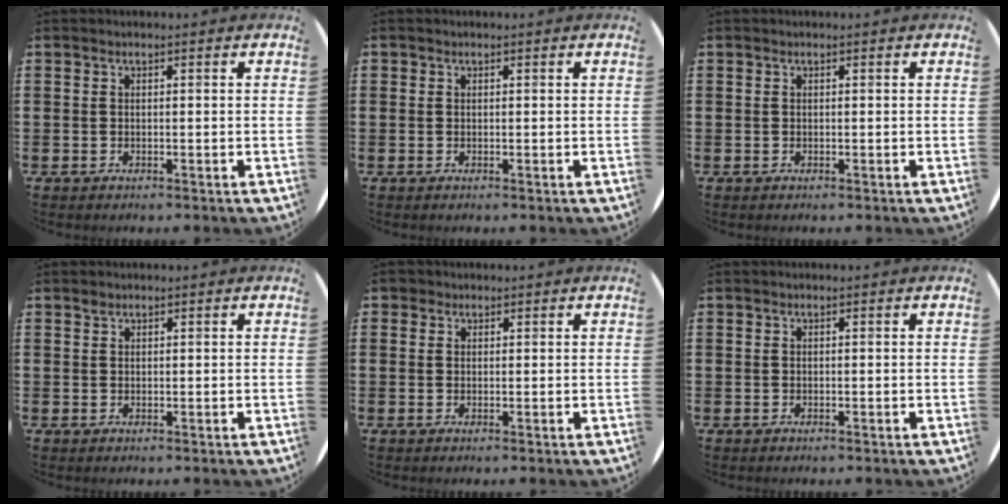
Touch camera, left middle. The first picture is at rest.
{"total": 0.0}
{"total": 0.0}
{"total": 0.6, "force": [0.5, 0.2, 0.0], "torque": [0.008, -0.001, 0.009]}
{"total": 1.0, "force": [0.7, 0.7, 0.0], "torque": [0.007, 0.003, 0.012]}
{"total": 0.0}